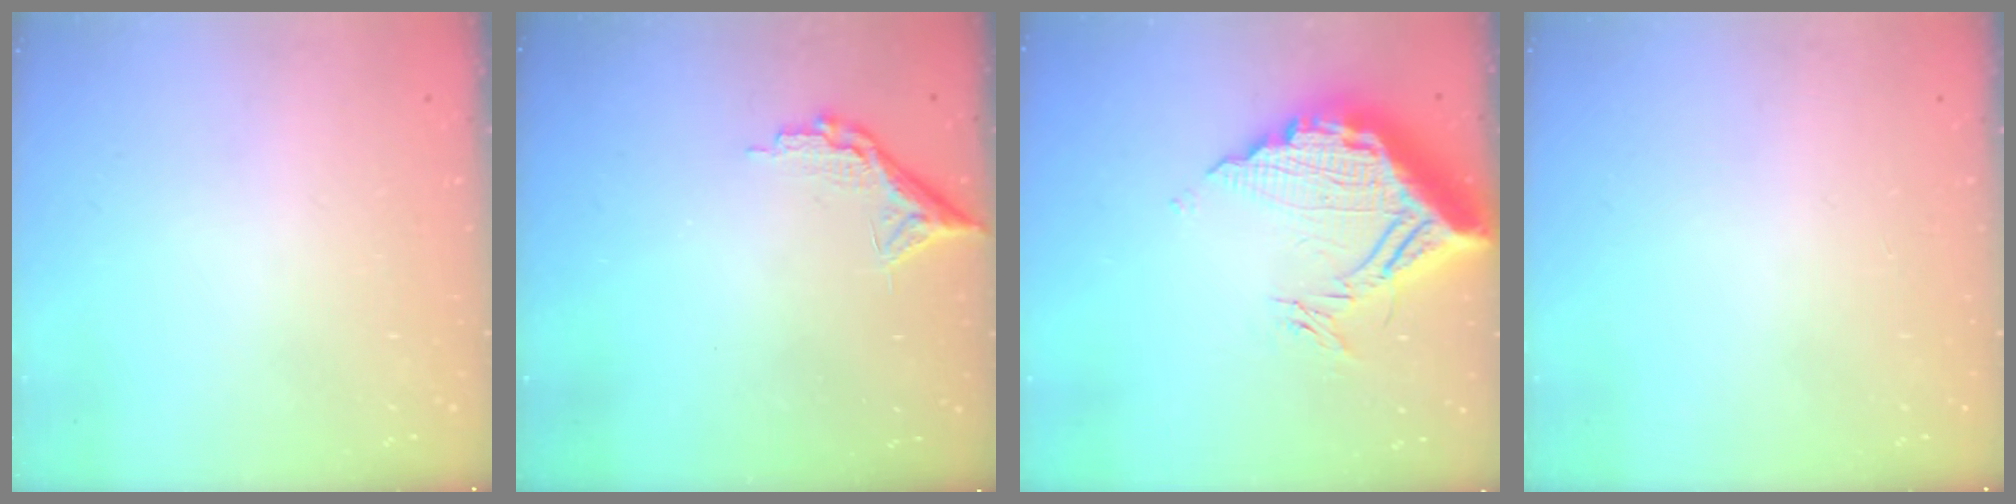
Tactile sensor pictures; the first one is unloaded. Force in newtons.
{"total": 8.7, "press": 8.6, "slide": 0.5}
{"total": 16.4, "press": 16.3, "slide": 1.5}
{"total": 0.0}